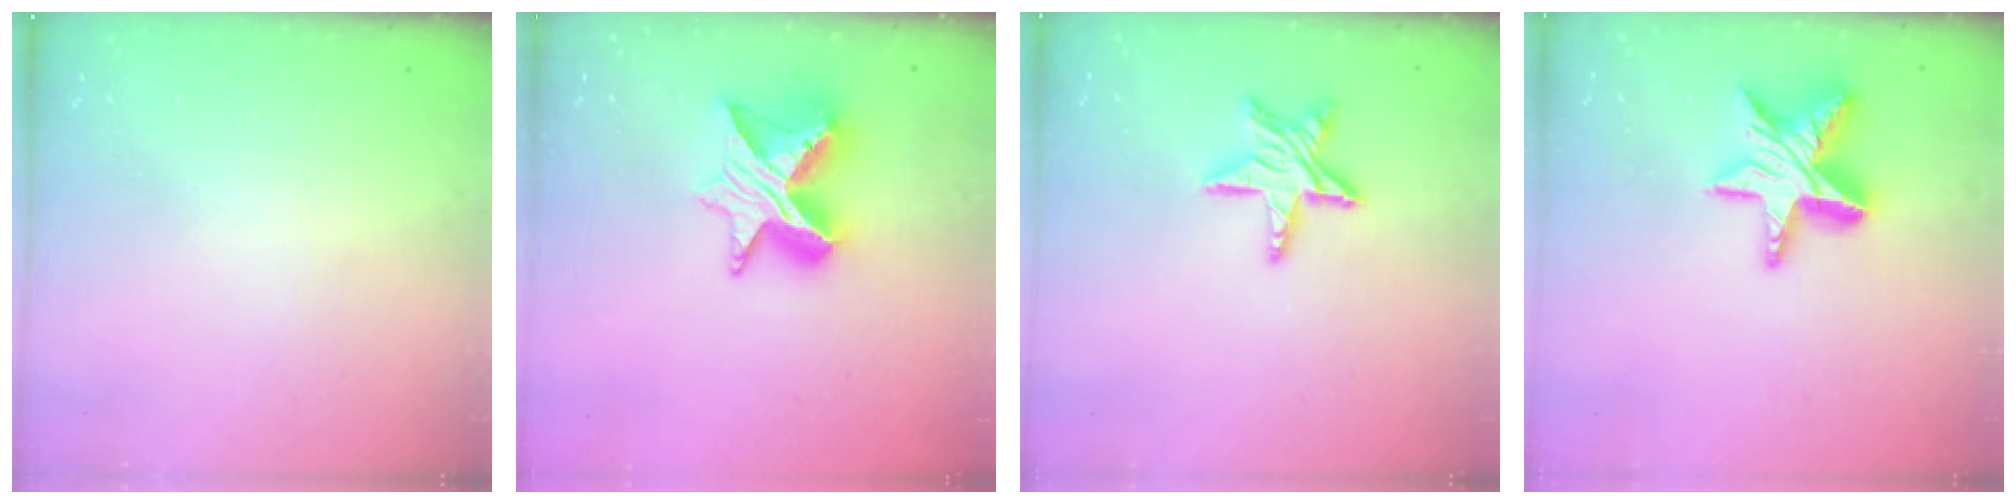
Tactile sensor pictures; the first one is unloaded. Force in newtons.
{"total": 11.4, "press": 11.4, "slide": 0.8}
{"total": 11.1, "press": 11.1, "slide": 1.0}
{"total": 15.5, "press": 15.4, "slide": 1.1}